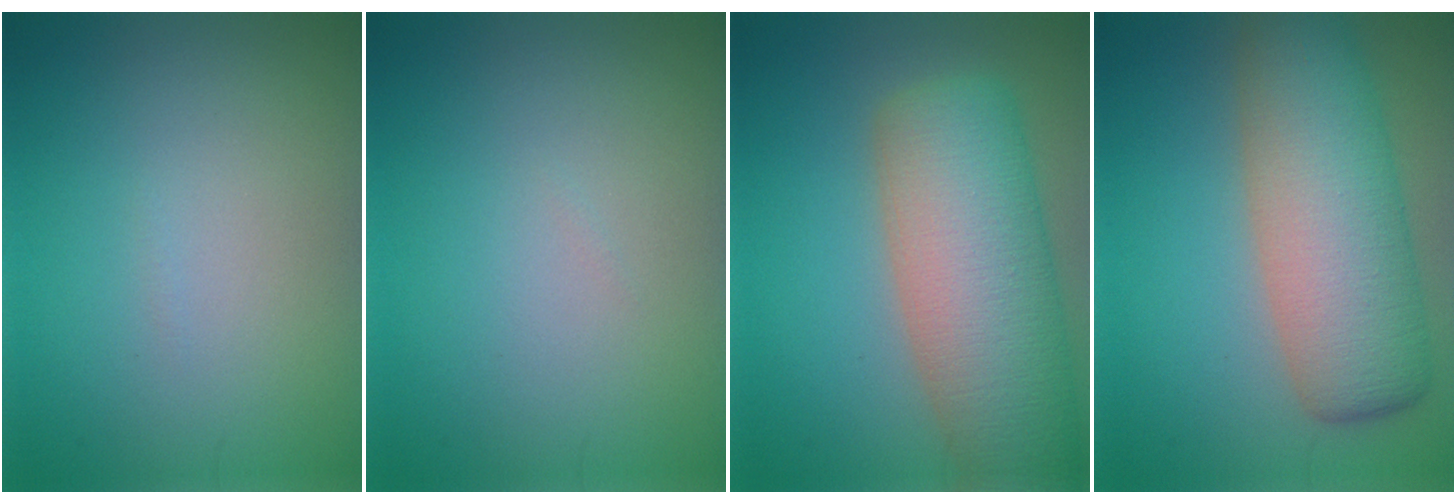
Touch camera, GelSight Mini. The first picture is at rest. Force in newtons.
{"total": 0.0}
{"total": 10.7, "press": 10.7, "slide": 0.7}
{"total": 9.2, "press": 9.2, "slide": 0.4}